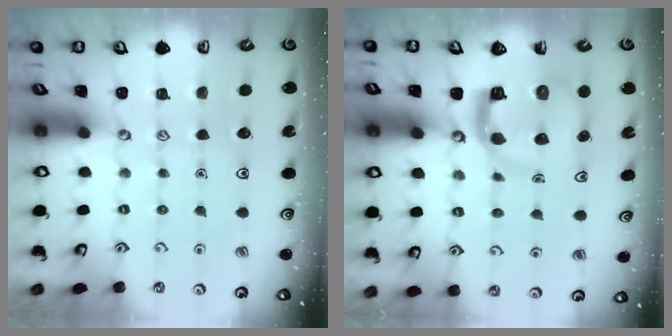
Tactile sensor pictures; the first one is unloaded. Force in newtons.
{"total": 7.3, "press": 7.3, "slide": 1.0}